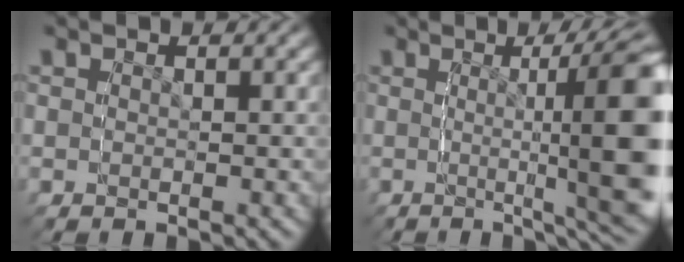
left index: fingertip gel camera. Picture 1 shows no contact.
{"total": 10.0, "force": [-1.0, 0.2, 10.0], "torque": [-0.111, 0.033, -0.013]}